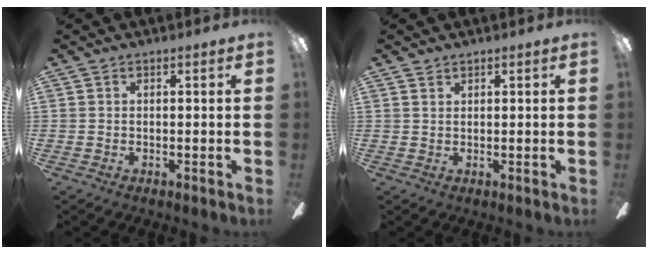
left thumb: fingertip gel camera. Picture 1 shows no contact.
{"total": 0.9, "force": [0.8, 0.5, 0.2], "torque": [-0.005, 0.000, 0.015]}